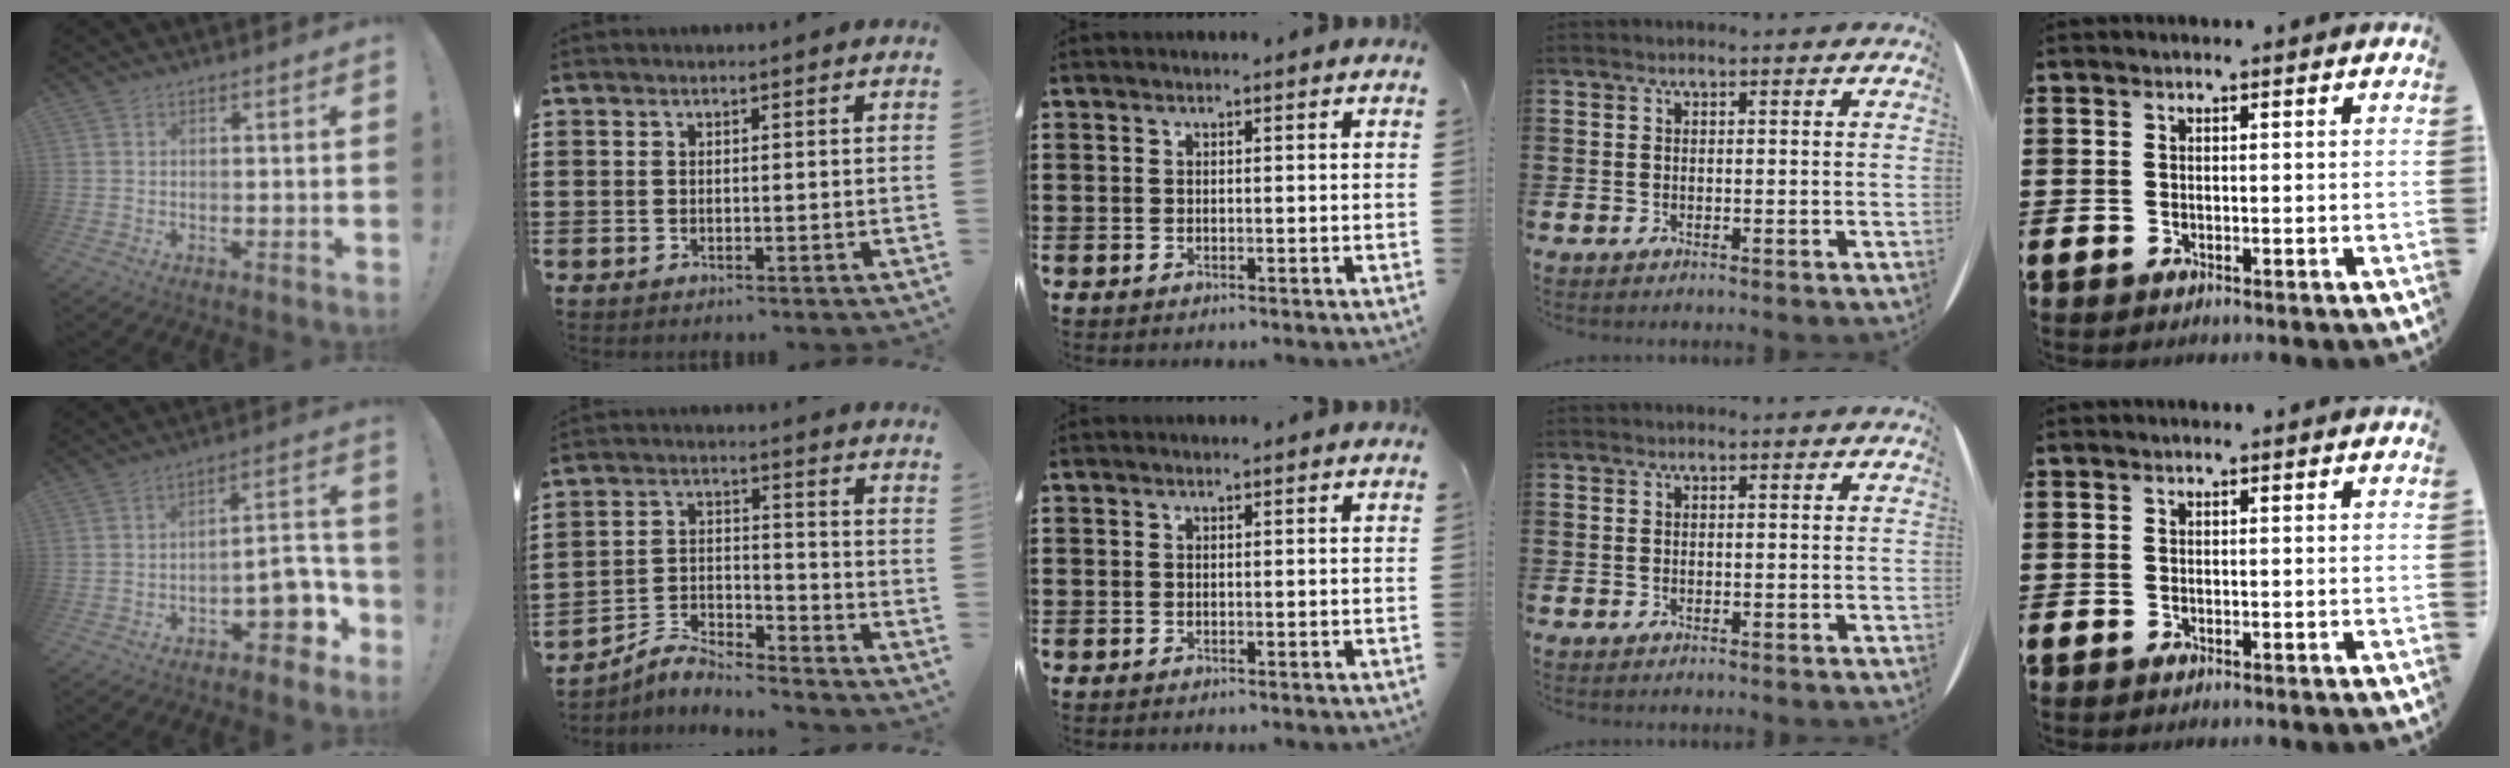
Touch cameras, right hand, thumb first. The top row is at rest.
{"thumb": {"total": 9.8, "force": [-4.0, 5.3, 7.1], "torque": [-0.074, 0.020, -0.064]}, "index": {"total": 4.7, "force": [-4.5, 0.6, 1.0], "torque": [-0.027, 0.004, -0.094]}}